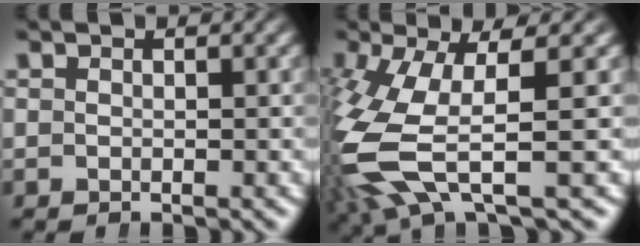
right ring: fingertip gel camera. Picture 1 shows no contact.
{"total": 8.4, "force": [-1.3, 4.4, 7.1], "torque": [-0.191, -0.033, 0.000]}